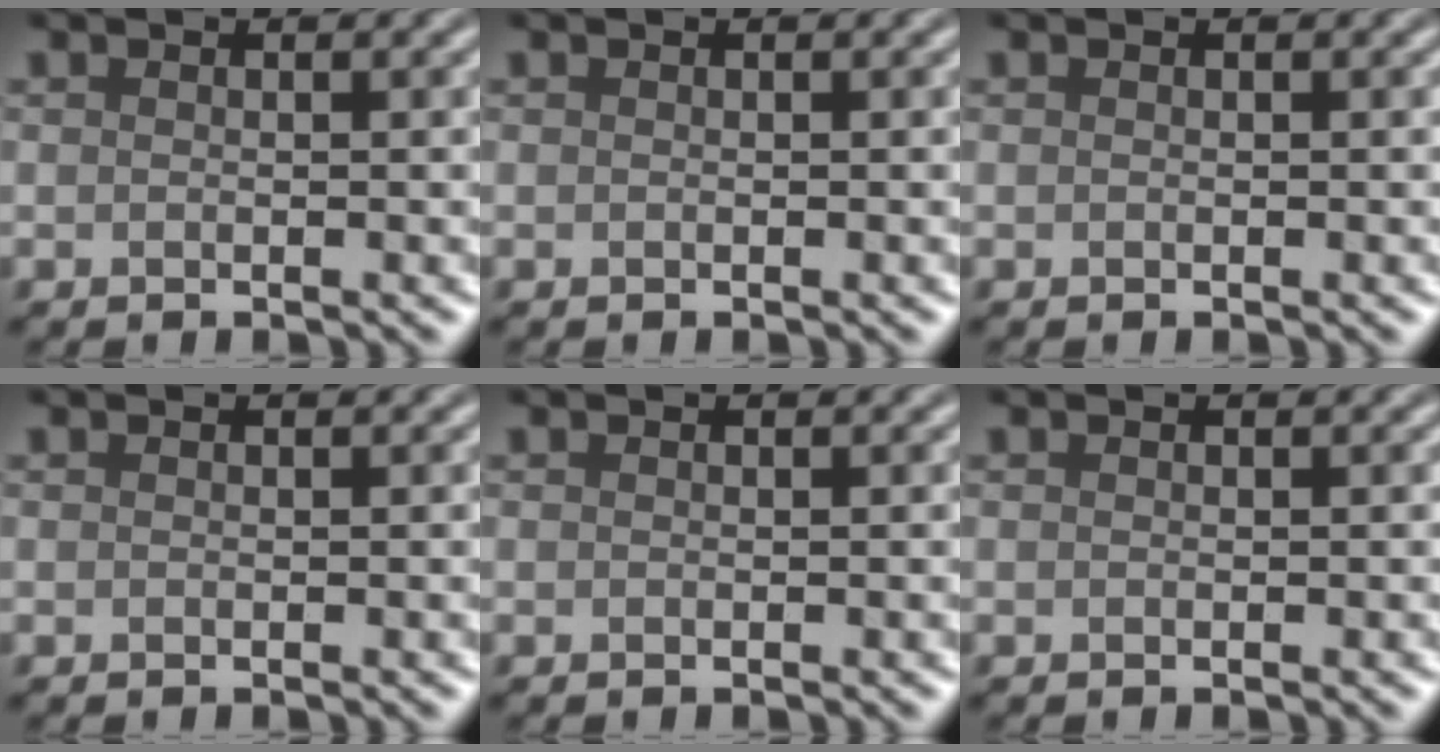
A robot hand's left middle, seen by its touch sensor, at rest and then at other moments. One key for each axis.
{"total": 0.0}
{"total": 0.0}
{"total": 0.0}
{"total": 0.0}
{"total": 0.0}